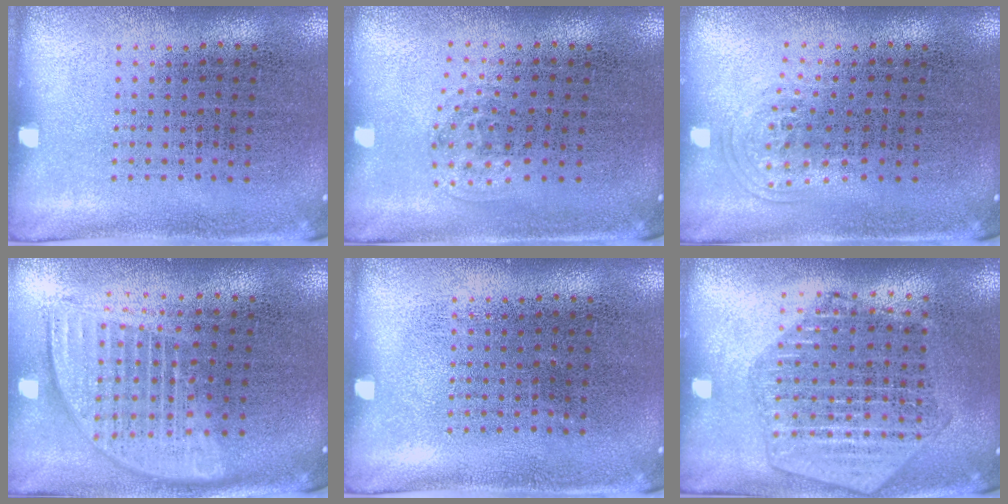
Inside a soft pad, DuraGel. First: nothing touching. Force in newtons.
{"total": 0.9, "press": 0.6, "slide": 0.7}
{"total": 1.1, "press": 0.7, "slide": 0.7}
{"total": 1.8, "press": 1.5, "slide": 0.9}
{"total": 0.0}
{"total": 2.0, "press": 1.8, "slide": 0.8}